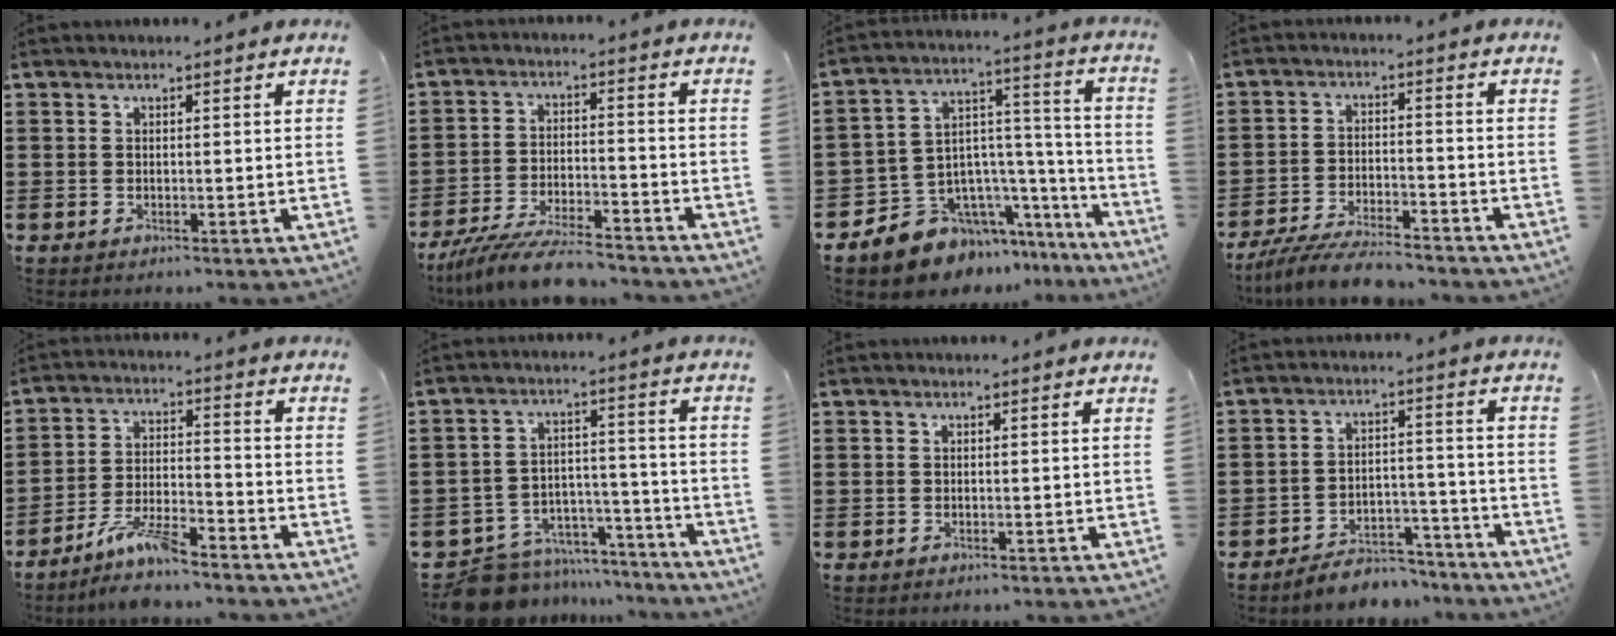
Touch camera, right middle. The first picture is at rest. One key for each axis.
{"total": 8.4, "fx": -7.6, "fy": 0.8, "fz": 3.5, "tx": -0.070, "ty": 0.005, "tz": -0.144}
{"total": 9.7, "fx": -7.7, "fy": 5.7, "fz": 1.2, "tx": -0.049, "ty": 0.000, "tz": -0.143}
{"total": 6.7, "fx": -6.2, "fy": 0.7, "fz": 2.3, "tx": -0.045, "ty": 0.001, "tz": -0.118}
{"total": 7.4, "fx": -6.1, "fy": 1.3, "fz": 4.0, "tx": -0.088, "ty": -0.003, "tz": -0.119}
{"total": 9.2, "fx": -8.6, "fy": 2.9, "fz": 1.5, "tx": -0.039, "ty": 0.027, "tz": -0.167}
{"total": 0.0}
{"total": 5.2, "fx": -5.1, "fy": 1.0, "fz": 0.3, "tx": -0.004, "ty": 0.015, "tz": -0.104}